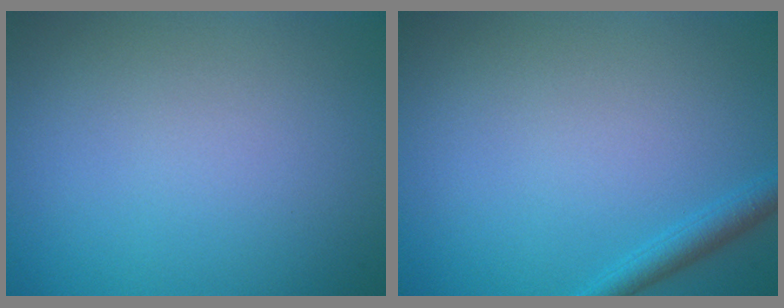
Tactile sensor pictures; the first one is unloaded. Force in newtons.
{"total": 1.9, "press": 1.9, "slide": 0.1}